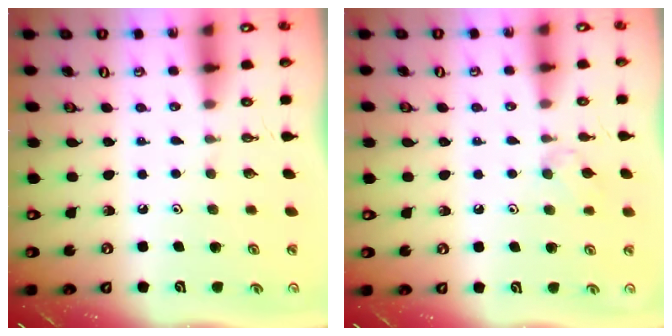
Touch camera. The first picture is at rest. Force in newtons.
{"total": 5.0, "press": 4.9, "slide": 0.9}